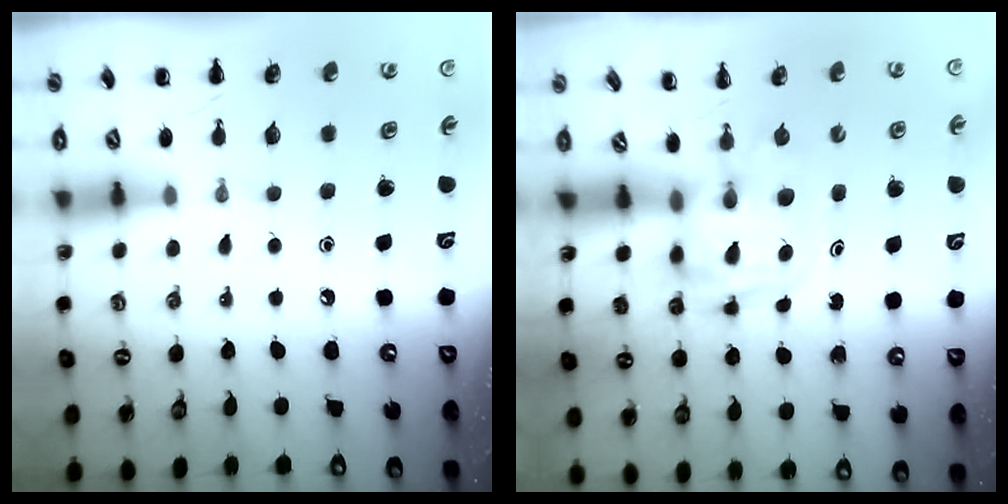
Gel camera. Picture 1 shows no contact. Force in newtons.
{"total": 2.8, "press": 2.8, "slide": 0.2}